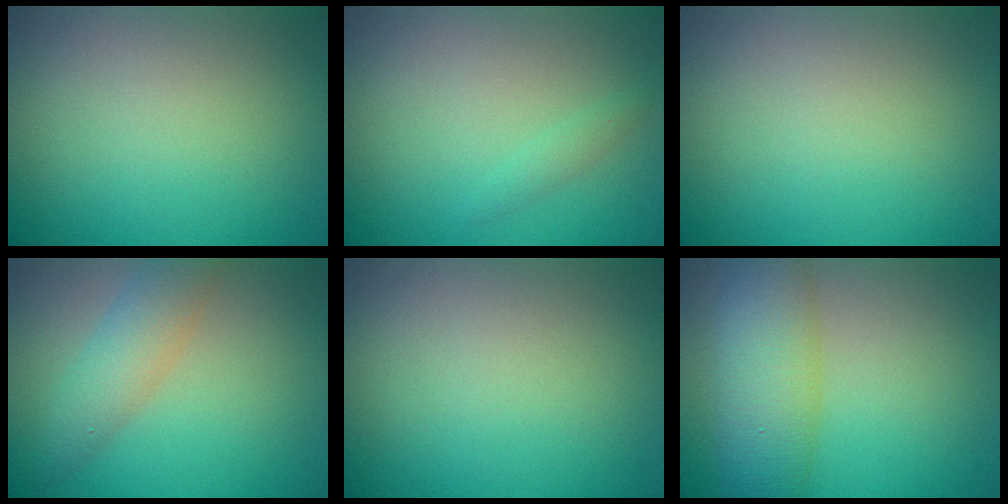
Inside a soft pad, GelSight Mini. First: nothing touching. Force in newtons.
{"total": 0.8, "press": 0.8, "slide": 0.1}
{"total": 0.0}
{"total": 3.5, "press": 3.5, "slide": 0.1}
{"total": 0.0}
{"total": 7.4, "press": 7.4, "slide": 0.2}